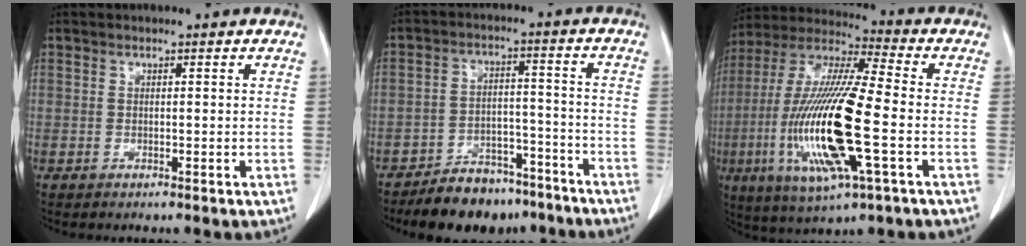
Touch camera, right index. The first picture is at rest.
{"total": 10.9, "force": [-9.2, 5.0, 3.0], "torque": [-0.027, 0.030, -0.143]}
{"total": 20.3, "force": [-4.4, 2.4, 19.7], "torque": [-0.416, -0.017, -0.079]}